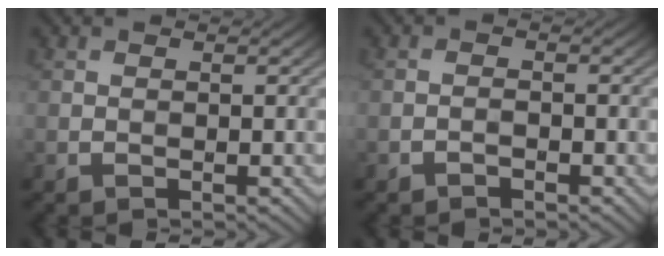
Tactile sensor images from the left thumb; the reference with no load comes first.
{"total": 0.9, "force": [-0.8, 0.3, 0.3], "torque": [-0.003, 0.003, -0.017]}